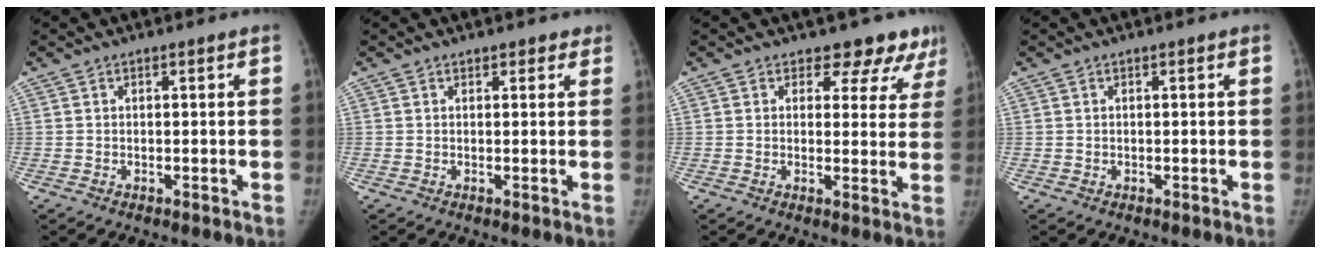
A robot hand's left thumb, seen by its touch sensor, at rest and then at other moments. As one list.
[{"total": 1.7, "force": [1.3, 1.0, 0.4], "torque": [0.017, -0.003, 0.010]}, {"total": 8.2, "force": [6.7, 4.6, 1.2], "torque": [0.042, -0.030, 0.055]}, {"total": 0.0}]